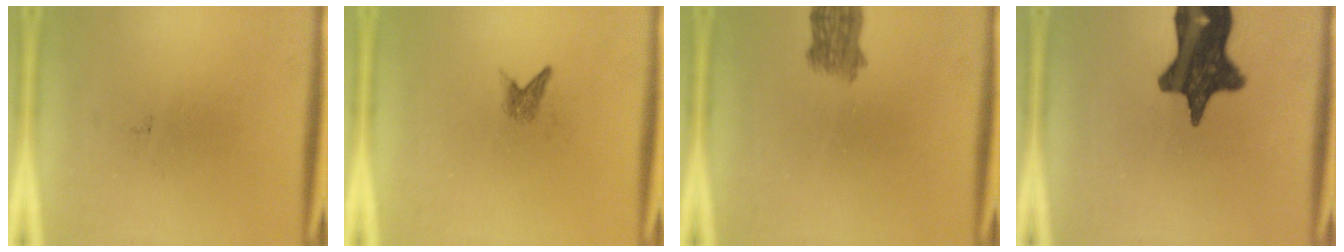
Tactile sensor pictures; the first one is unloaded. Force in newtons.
{"total": 1.3}
{"total": 4.2}
{"total": 14.7}